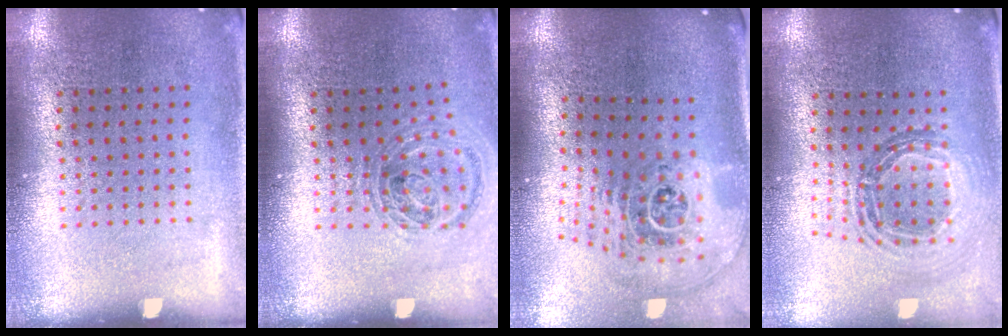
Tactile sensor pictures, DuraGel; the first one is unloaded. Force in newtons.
{"total": 0.9, "press": 0.9, "slide": 0.3}
{"total": 2.7, "press": 1.8, "slide": 2.0}
{"total": 0.9, "press": 0.9, "slide": 0.2}